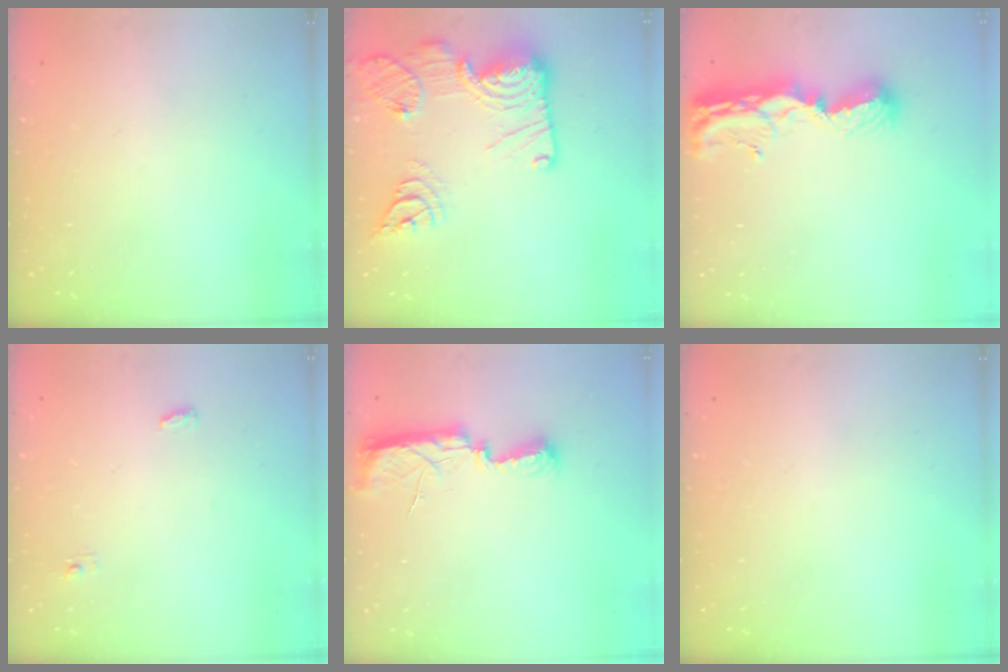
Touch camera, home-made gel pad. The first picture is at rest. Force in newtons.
{"total": 22.9, "press": 22.8, "slide": 2.3}
{"total": 10.1, "press": 10.0, "slide": 0.8}
{"total": 3.5, "press": 3.4, "slide": 0.9}
{"total": 10.0, "press": 8.9, "slide": 4.5}
{"total": 0.0}